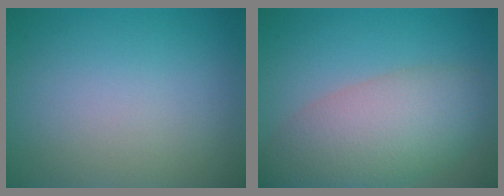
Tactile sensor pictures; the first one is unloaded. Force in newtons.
{"total": 7.7, "press": 7.7, "slide": 0.4}